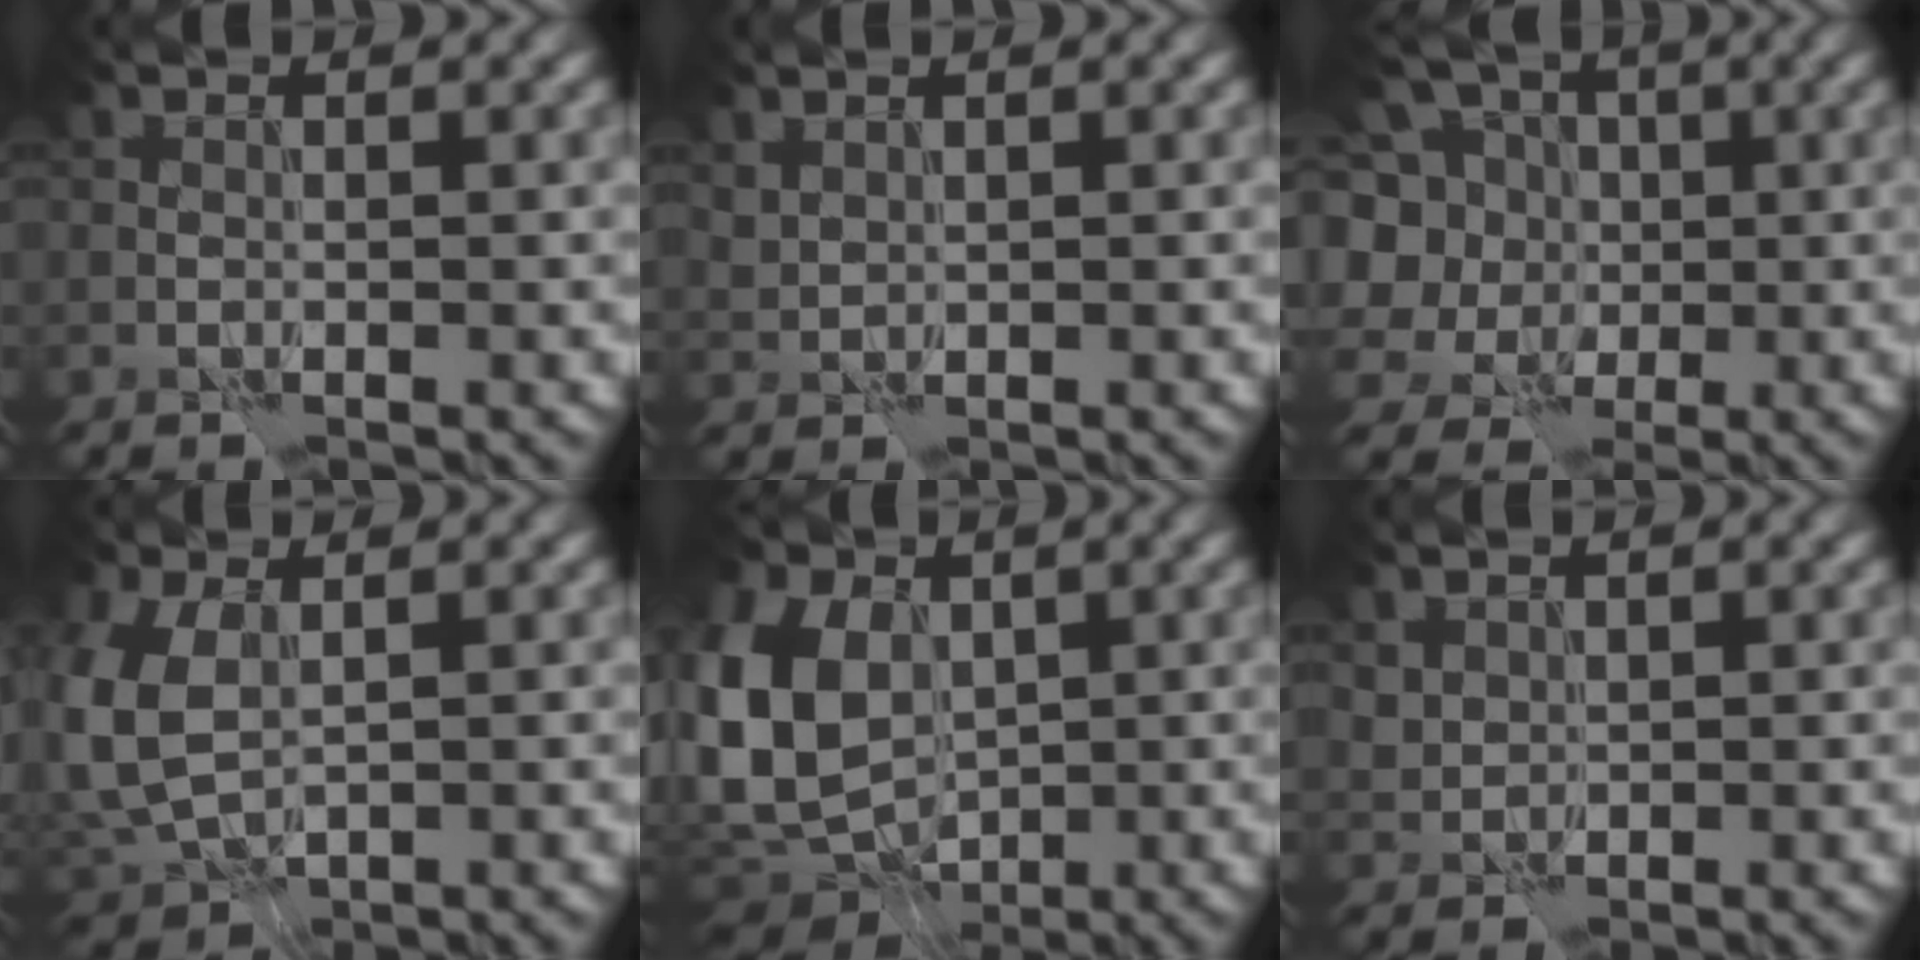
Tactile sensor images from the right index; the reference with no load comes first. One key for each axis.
{"total": 1.1, "fx": 0.9, "fy": 0.6, "fz": 0.3, "tx": -0.011, "ty": 0.000, "tz": 0.023}
{"total": 9.5, "fx": 2.0, "fy": 8.1, "fz": 4.6, "tx": -0.115, "ty": 0.025, "tz": 0.005}
{"total": 6.4, "fx": 0.7, "fy": 4.0, "fz": 4.9, "tx": -0.130, "ty": -0.005, "tz": 0.013}
{"total": 12.7, "fx": 0.3, "fy": 9.2, "fz": 8.8, "tx": -0.198, "ty": -0.004, "tz": -0.009}
{"total": 1.5, "fx": 0.9, "fy": 1.2, "fz": 0.3, "tx": -0.010, "ty": -0.002, "tz": 0.023}